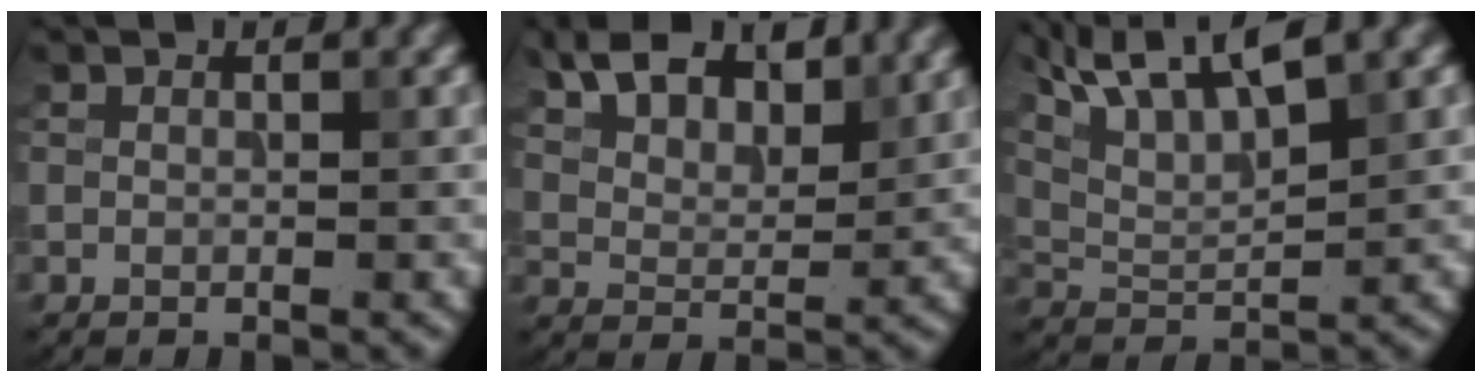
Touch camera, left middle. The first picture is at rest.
{"total": 6.5, "force": [4.6, 3.1, 3.4], "torque": [-0.072, 0.004, 0.077]}
{"total": 8.6, "force": [5.5, 2.4, 6.1], "torque": [-0.121, 0.018, 0.100]}